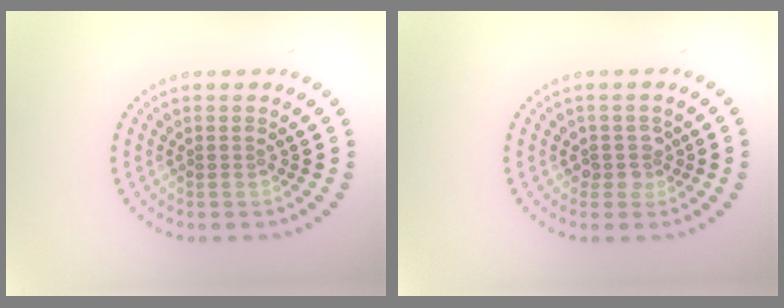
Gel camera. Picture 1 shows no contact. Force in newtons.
{"total": 1.7, "press": 1.4, "slide": 1.0}